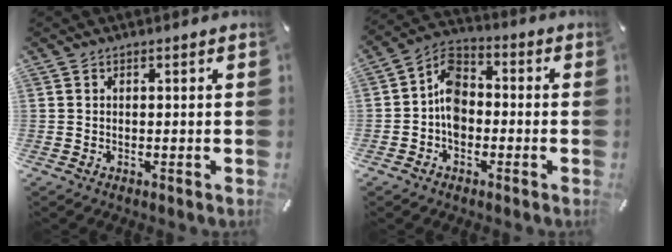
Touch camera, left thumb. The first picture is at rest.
{"total": 7.8, "force": [-1.6, 6.0, 4.8], "torque": [-0.100, 0.021, -0.027]}